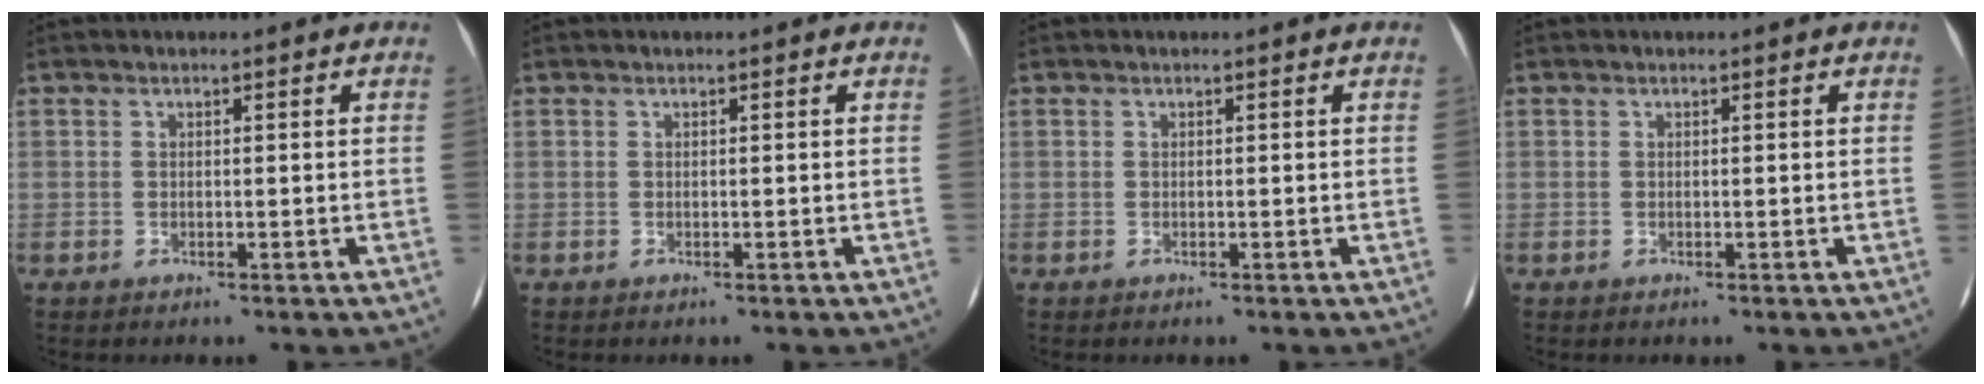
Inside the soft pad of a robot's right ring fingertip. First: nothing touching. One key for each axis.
{"total": 0.0}
{"total": 0.0}
{"total": 0.0}